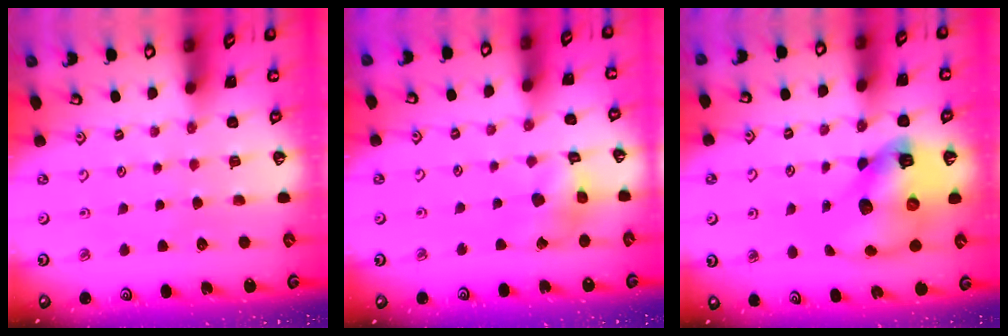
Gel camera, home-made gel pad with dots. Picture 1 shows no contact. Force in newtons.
{"total": 9.4, "press": 9.3, "slide": 1.0}
{"total": 15.9, "press": 15.8, "slide": 1.9}